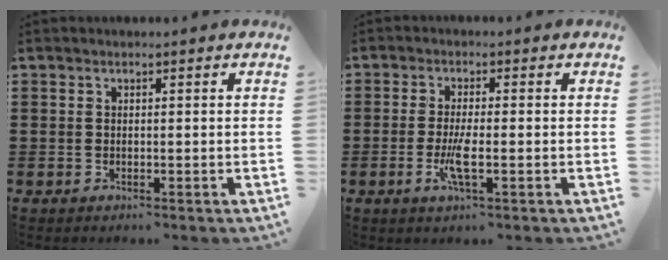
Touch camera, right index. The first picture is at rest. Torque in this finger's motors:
{"motor_torque": [1.55, 0.59, 0.13, 0.09]}